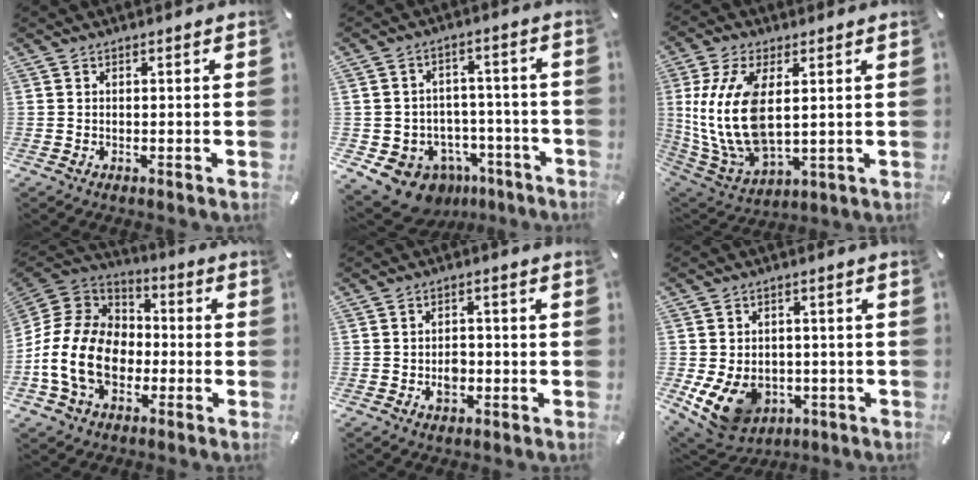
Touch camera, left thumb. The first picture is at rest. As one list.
[{"total": 10.7, "force": [-6.6, 7.9, 3.1], "torque": [-0.052, 0.045, -0.104]}, {"total": 15.5, "force": [2.8, 8.5, 12.7], "torque": [-0.295, -0.010, 0.053]}, {"total": 16.5, "force": [-5.0, 12.7, 9.2], "torque": [-0.216, 0.030, -0.090]}, {"total": 4.0, "force": [-1.0, 2.9, 2.6], "torque": [-0.039, 0.003, -0.019]}, {"total": 11.0, "force": [-3.6, 8.6, 5.8], "torque": [-0.121, 0.013, -0.059]}]